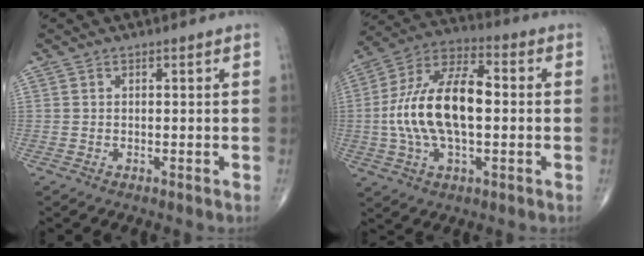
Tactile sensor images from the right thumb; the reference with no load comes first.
{"total": 18.2, "force": [-0.3, 9.0, 15.8], "torque": [-0.304, 0.029, -0.010]}